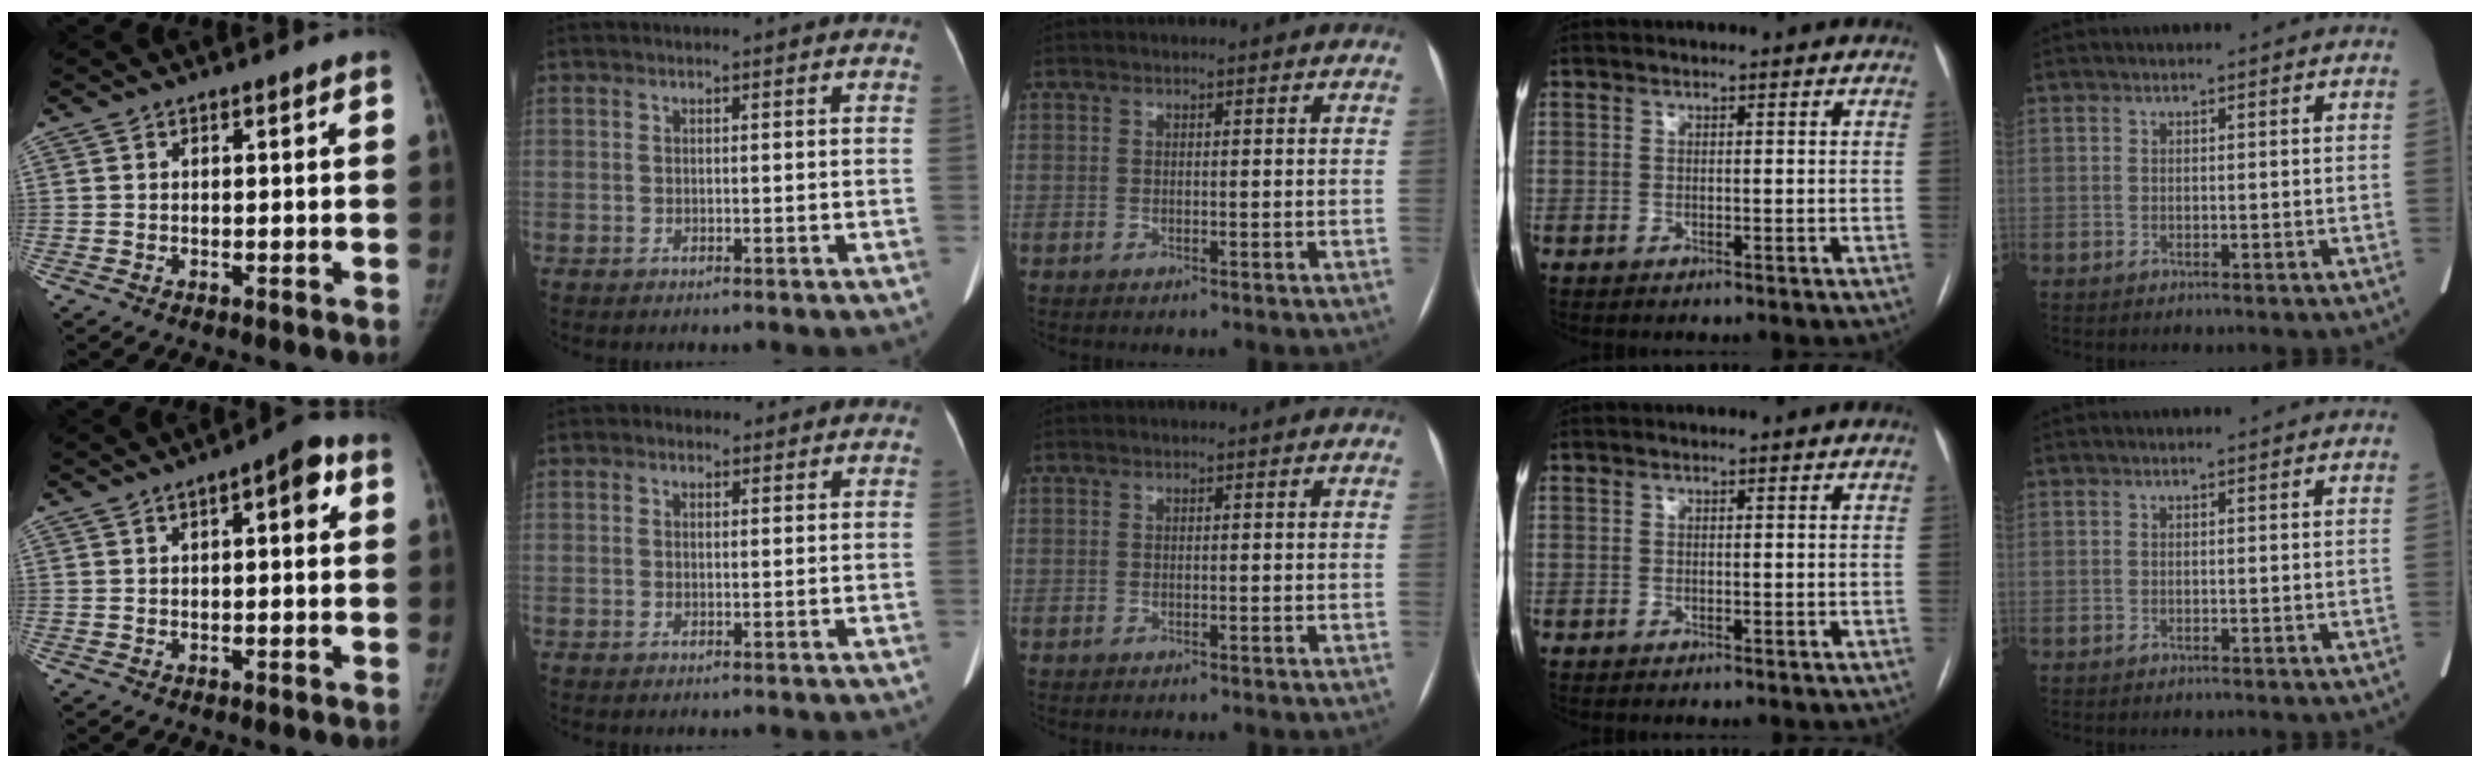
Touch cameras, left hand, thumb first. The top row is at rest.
{"thumb": {"total": 5.7, "force": [1.8, 2.1, 5.0], "torque": [-0.054, 0.009, 0.018]}, "index": {"total": 1.8, "force": [1.0, 1.4, 0.6], "torque": [-0.011, 0.012, 0.009]}}